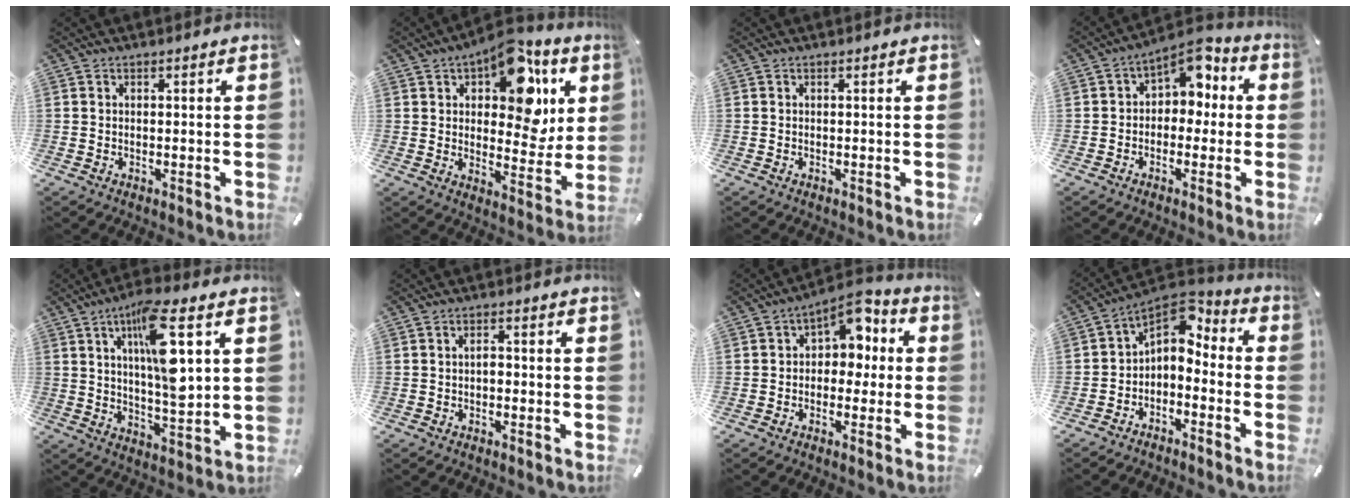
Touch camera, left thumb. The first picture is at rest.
{"total": 17.2, "force": [8.3, 9.8, 11.5], "torque": [-0.147, -0.048, 0.138]}
{"total": 0.0}
{"total": 7.2, "force": [2.8, 5.1, 4.2], "torque": [-0.058, -0.023, 0.045]}
{"total": 14.9, "force": [5.5, 4.4, 13.2], "torque": [-0.221, -0.013, 0.086]}
{"total": 1.8, "force": [-0.4, 1.0, 1.4], "torque": [-0.028, 0.005, -0.009]}
{"total": 8.0, "force": [2.5, 5.6, 5.1], "torque": [-0.066, -0.018, 0.039]}
{"total": 5.2, "force": [0.7, 4.4, 2.7], "torque": [-0.055, -0.015, 0.013]}